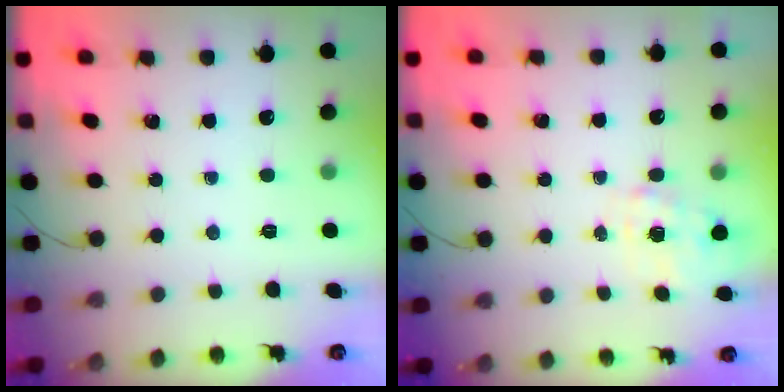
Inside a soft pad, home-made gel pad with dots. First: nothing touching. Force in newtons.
{"total": 1.2, "press": 1.1, "slide": 0.5}